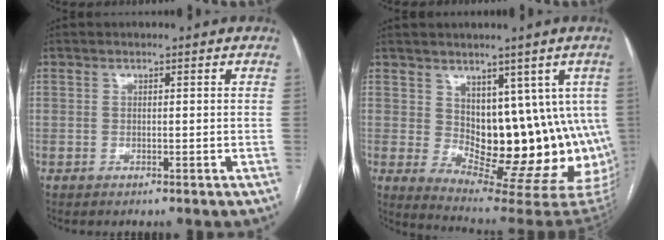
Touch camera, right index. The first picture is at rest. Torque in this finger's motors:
{"motor_torque": [0.72, 0.05, 0.57, 0.10]}